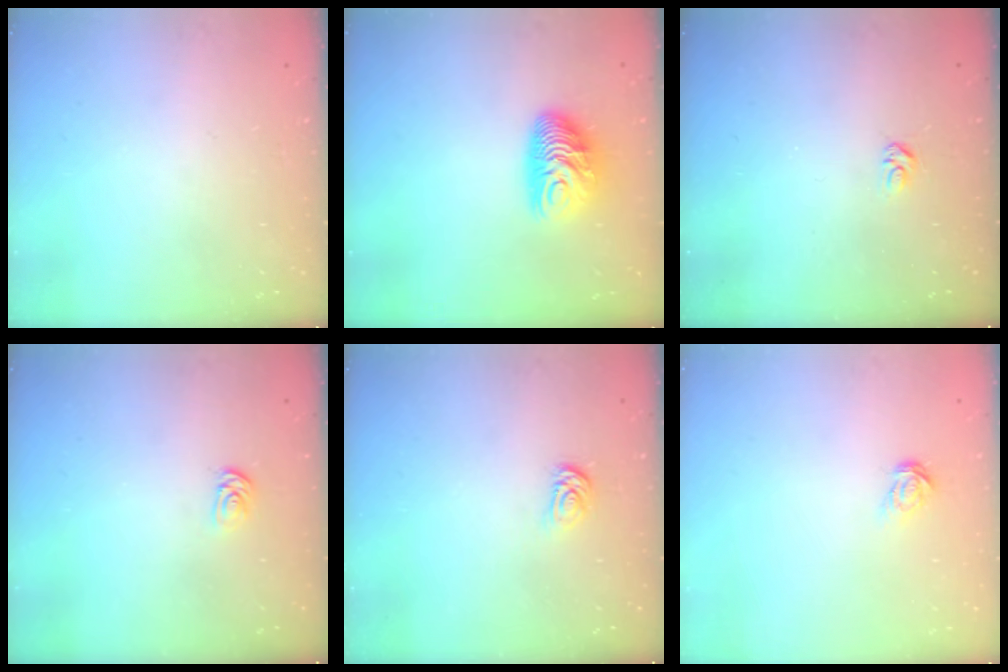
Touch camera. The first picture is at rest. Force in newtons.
{"total": 10.0, "press": 10.0, "slide": 0.8}
{"total": 3.6, "press": 3.5, "slide": 0.5}
{"total": 2.1, "press": 2.1, "slide": 0.2}
{"total": 3.2, "press": 3.2, "slide": 0.5}
{"total": 3.7, "press": 3.7, "slide": 0.1}